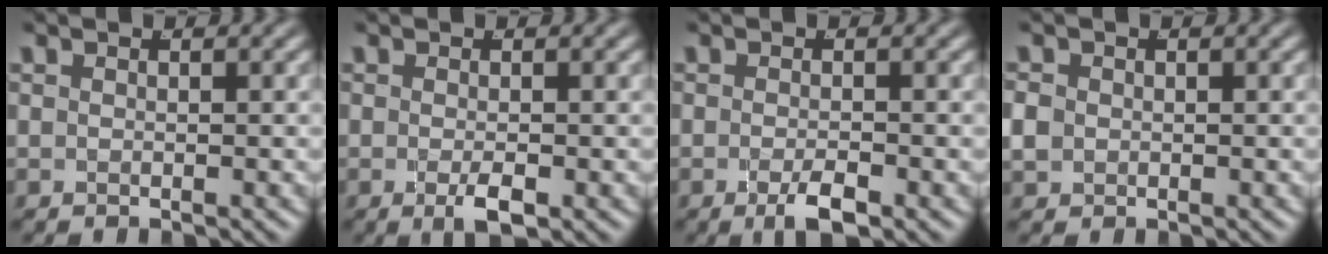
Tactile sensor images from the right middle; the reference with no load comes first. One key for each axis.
{"total": 1.9, "fx": -0.9, "fy": 0.4, "fz": 1.6, "tx": -0.029, "ty": -0.008, "tz": -0.014}
{"total": 2.4, "fx": -1.5, "fy": 0.4, "fz": 1.8, "tx": -0.032, "ty": -0.007, "tz": -0.025}
{"total": 1.5, "fx": -0.2, "fy": 1.3, "fz": 0.7, "tx": -0.028, "ty": -0.011, "tz": 0.003}